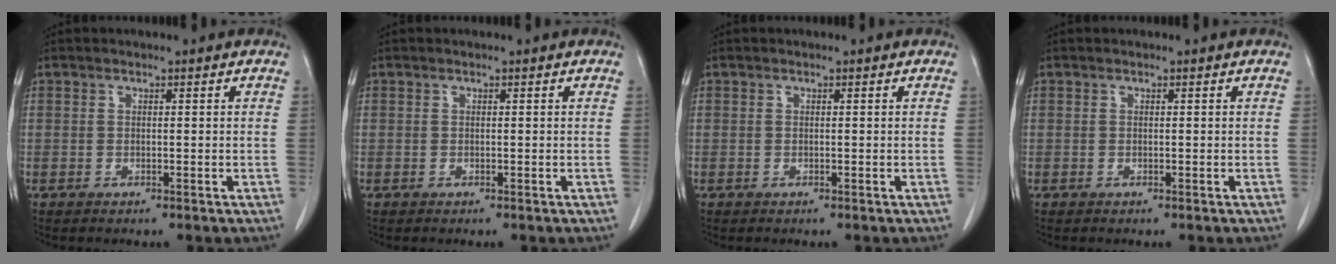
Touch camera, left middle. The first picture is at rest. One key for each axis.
{"total": 0.0}
{"total": 0.0}
{"total": 0.0}